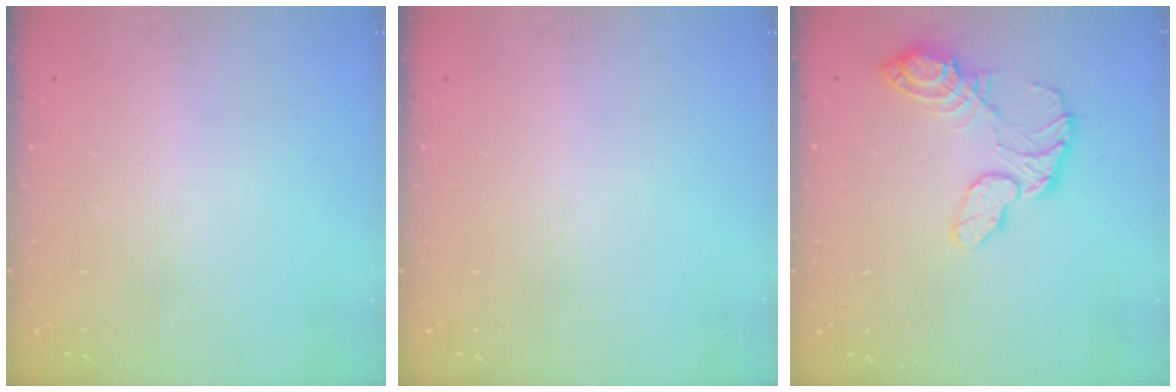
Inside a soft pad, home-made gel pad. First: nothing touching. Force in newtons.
{"total": 0.0}
{"total": 12.0, "press": 11.9, "slide": 1.2}